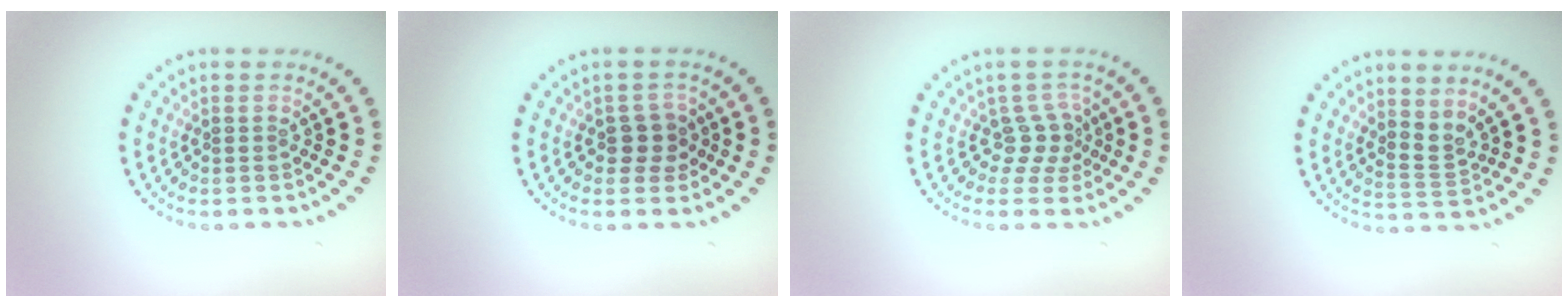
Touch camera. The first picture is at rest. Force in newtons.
{"total": 2.2, "press": 2.1, "slide": 0.6}
{"total": 2.3, "press": 1.5, "slide": 1.6}
{"total": 2.2, "press": 1.4, "slide": 1.6}